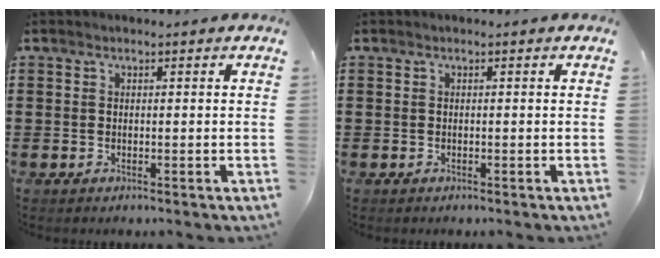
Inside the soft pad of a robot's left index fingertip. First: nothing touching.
{"total": 0.0}